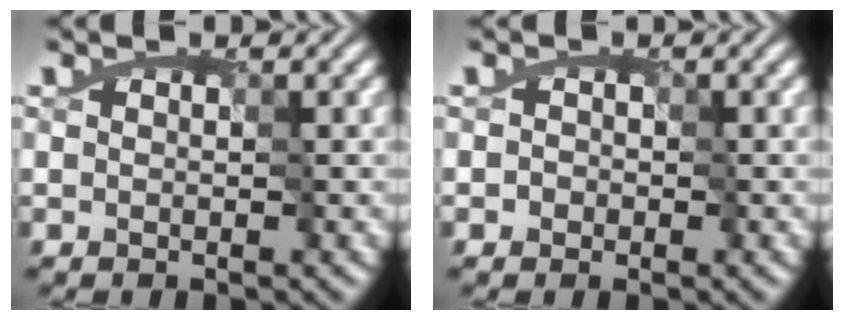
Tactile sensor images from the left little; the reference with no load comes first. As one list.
[{"total": 1.2, "force": [-0.7, 0.9, 0.2], "torque": [-0.005, 0.003, -0.011]}]